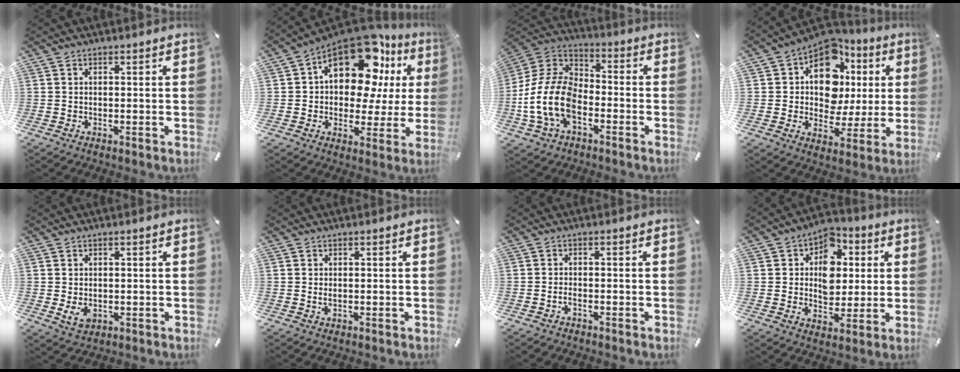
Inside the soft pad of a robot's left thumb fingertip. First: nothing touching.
{"total": 18.3, "force": [9.0, 9.9, 12.5], "torque": [-0.198, -0.066, 0.153]}
{"total": 14.6, "force": [-5.9, 9.3, 9.6], "torque": [-0.221, 0.019, -0.116]}
{"total": 14.4, "force": [4.4, 10.8, 8.5], "torque": [-0.136, -0.029, 0.085]}
{"total": 3.3, "force": [-0.3, 2.6, 2.1], "torque": [-0.043, -0.005, -0.008]}
{"total": 1.0, "force": [0.0, 0.6, 0.8], "torque": [-0.017, 0.002, -0.001]}
{"total": 1.7, "force": [-0.9, 0.9, 1.1], "torque": [-0.022, 0.004, -0.018]}
{"total": 10.4, "force": [1.6, 8.8, 5.4], "torque": [-0.078, -0.006, 0.029]}